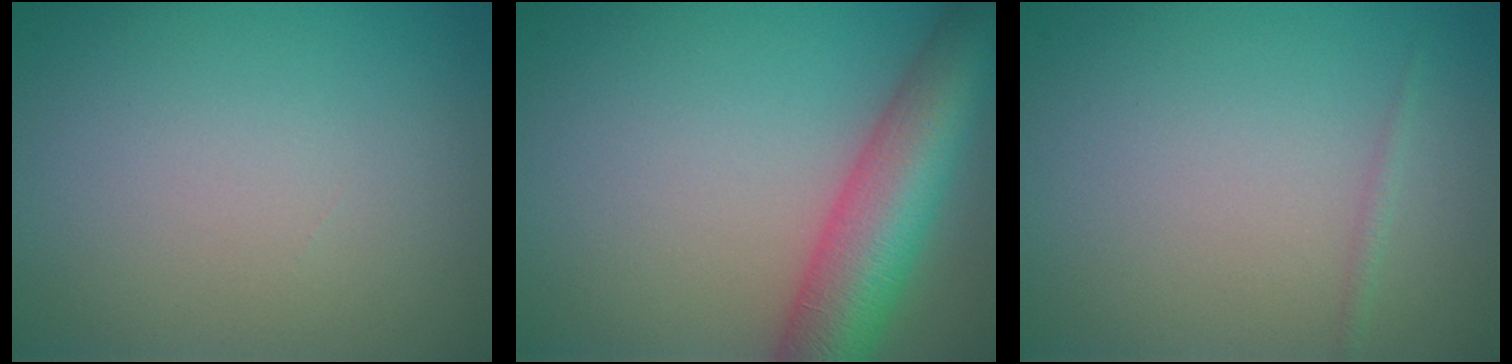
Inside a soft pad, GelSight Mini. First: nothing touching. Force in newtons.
{"total": 8.8, "press": 8.8, "slide": 0.3}
{"total": 0.6, "press": 0.6, "slide": 0.0}